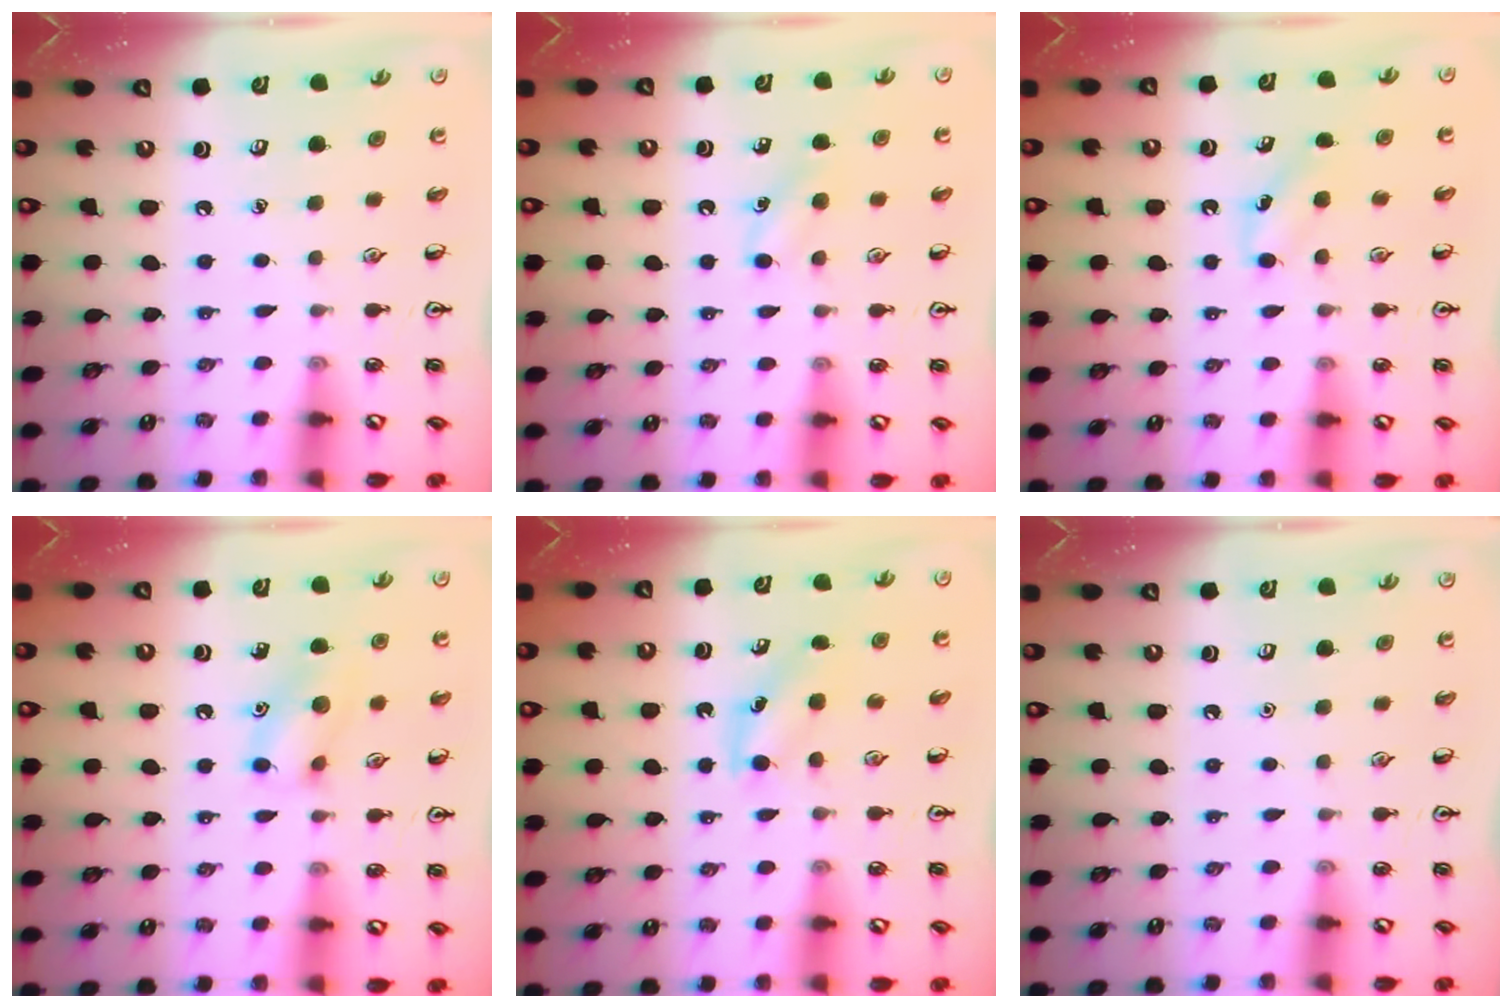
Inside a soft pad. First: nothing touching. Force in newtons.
{"total": 5.5, "press": 5.2, "slide": 1.7}
{"total": 3.9, "press": 3.6, "slide": 1.5}
{"total": 9.8, "press": 9.8, "slide": 0.6}
{"total": 3.6, "press": 3.3, "slide": 1.4}
{"total": 0.0}